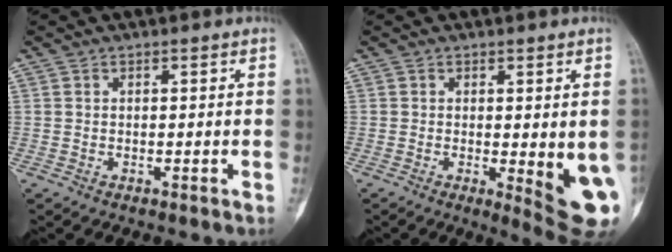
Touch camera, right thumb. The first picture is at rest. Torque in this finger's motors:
{"motor_torque": [-0.39, 0.63, 0.08, -0.15, 0.02]}